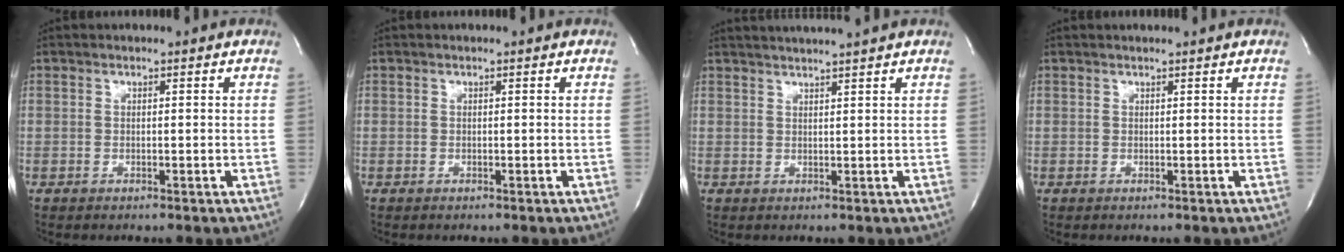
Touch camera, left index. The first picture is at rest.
{"total": 0.0}
{"total": 5.7, "force": [5.1, -1.3, 2.1], "torque": [-0.030, 0.014, 0.072]}
{"total": 1.5, "force": [1.4, -0.1, 0.5], "torque": [-0.009, 0.010, 0.020]}